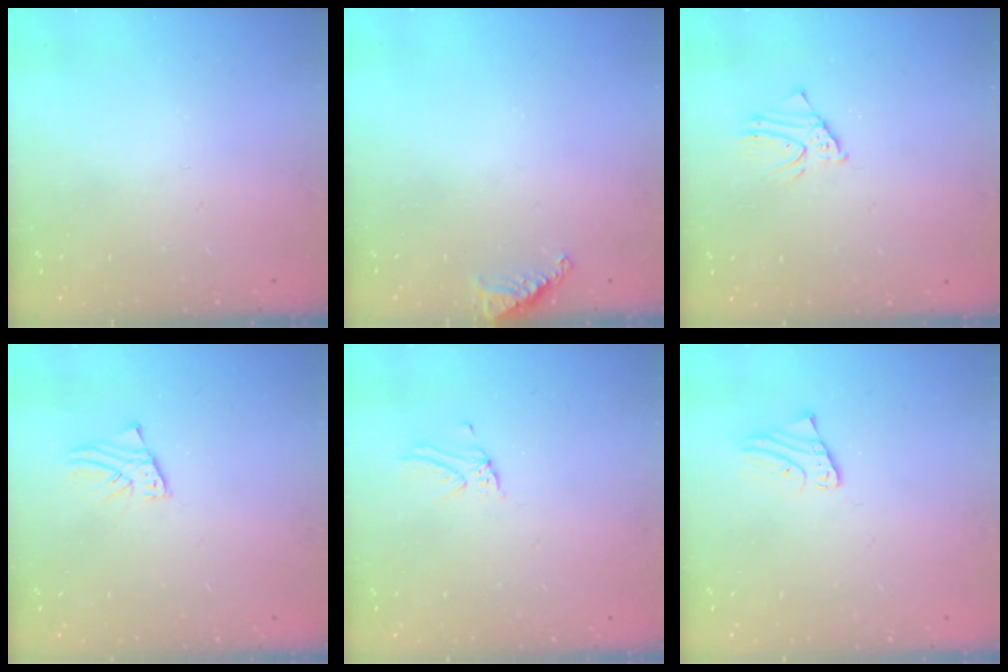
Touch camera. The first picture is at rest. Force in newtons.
{"total": 7.7, "press": 7.7, "slide": 0.9}
{"total": 1.5, "press": 1.5, "slide": 0.1}
{"total": 1.6, "press": 1.6, "slide": 0.2}
{"total": 1.7, "press": 1.7, "slide": 0.1}
{"total": 1.3, "press": 1.3, "slide": 0.1}